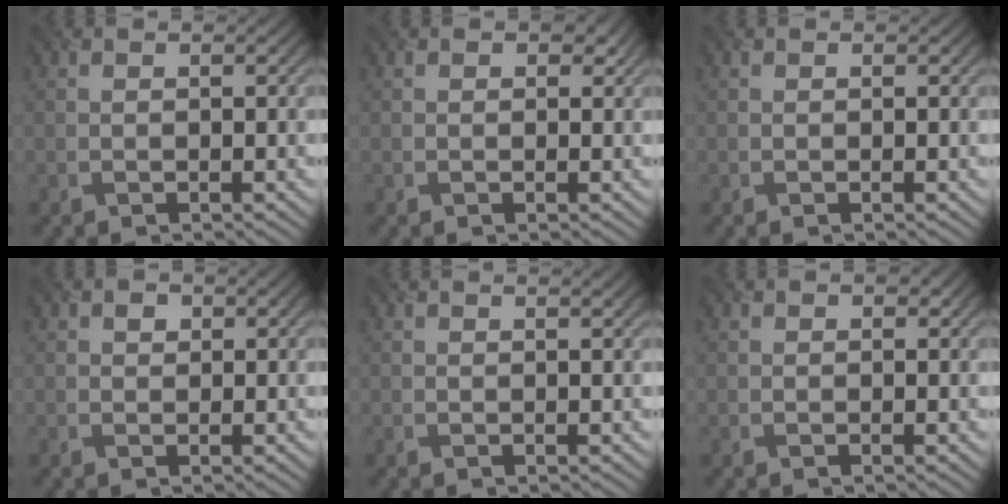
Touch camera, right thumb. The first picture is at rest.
{"total": 0.9, "force": [0.4, 0.7, 0.4], "torque": [-0.004, -0.005, 0.008]}
{"total": 0.0}
{"total": 0.7, "force": [0.4, 0.6, 0.1], "torque": [0.000, -0.003, 0.005]}
{"total": 0.8, "force": [0.7, -0.2, 0.3], "torque": [-0.004, 0.001, 0.009]}
{"total": 0.6, "force": [0.3, 0.4, 0.3], "torque": [0.000, -0.002, 0.006]}